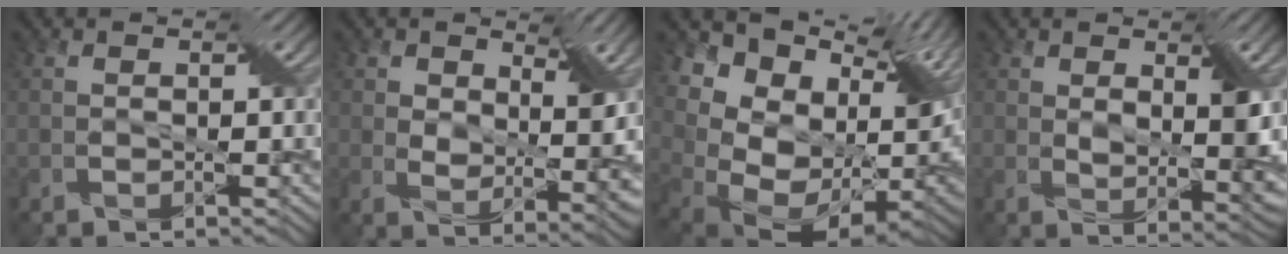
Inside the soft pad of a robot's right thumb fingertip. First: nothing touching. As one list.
[{"total": 5.4, "force": [2.3, 2.7, 4.0], "torque": [-0.068, -0.009, 0.041]}, {"total": 17.3, "force": [4.5, 11.7, 11.9], "torque": [-0.203, -0.003, 0.125]}, {"total": 4.6, "force": [1.8, 1.2, 4.0], "torque": [-0.068, -0.005, 0.036]}]